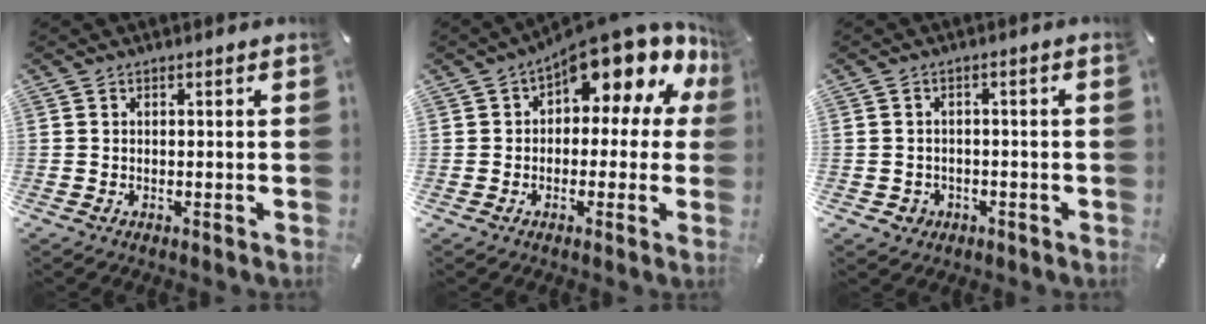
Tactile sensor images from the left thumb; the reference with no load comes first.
{"total": 12.6, "force": [9.1, 5.2, 7.1], "torque": [-0.103, -0.079, 0.155]}
{"total": 2.9, "force": [-0.9, 2.6, 0.6], "torque": [-0.003, 0.001, -0.021]}